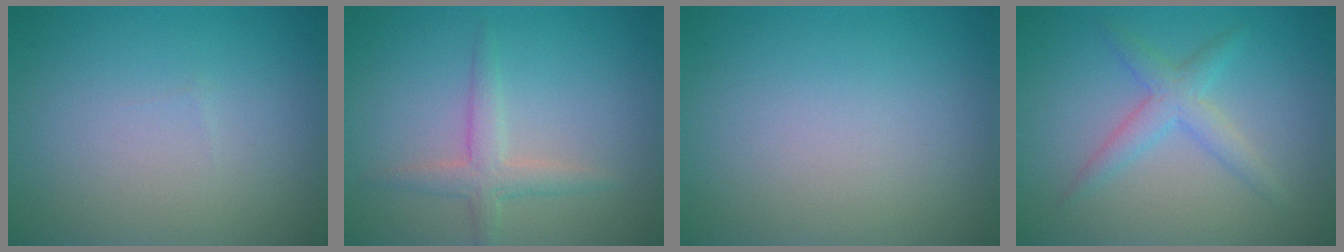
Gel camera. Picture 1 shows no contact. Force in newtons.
{"total": 2.5, "press": 2.4, "slide": 0.3}
{"total": 0.0}
{"total": 2.6, "press": 2.6, "slide": 0.0}